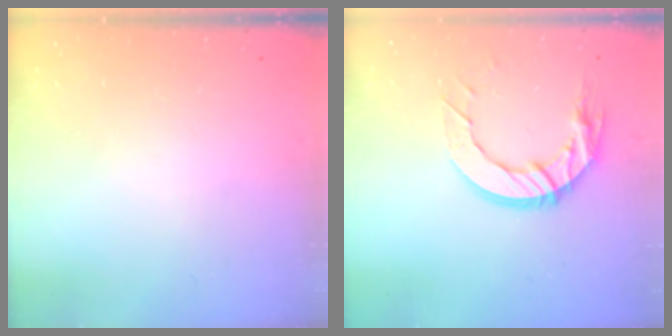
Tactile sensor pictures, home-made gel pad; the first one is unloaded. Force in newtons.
{"total": 12.1, "press": 12.1, "slide": 0.8}